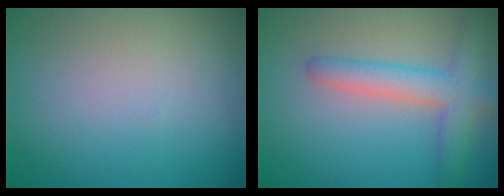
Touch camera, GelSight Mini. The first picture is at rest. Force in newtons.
{"total": 4.0, "press": 4.0, "slide": 0.3}